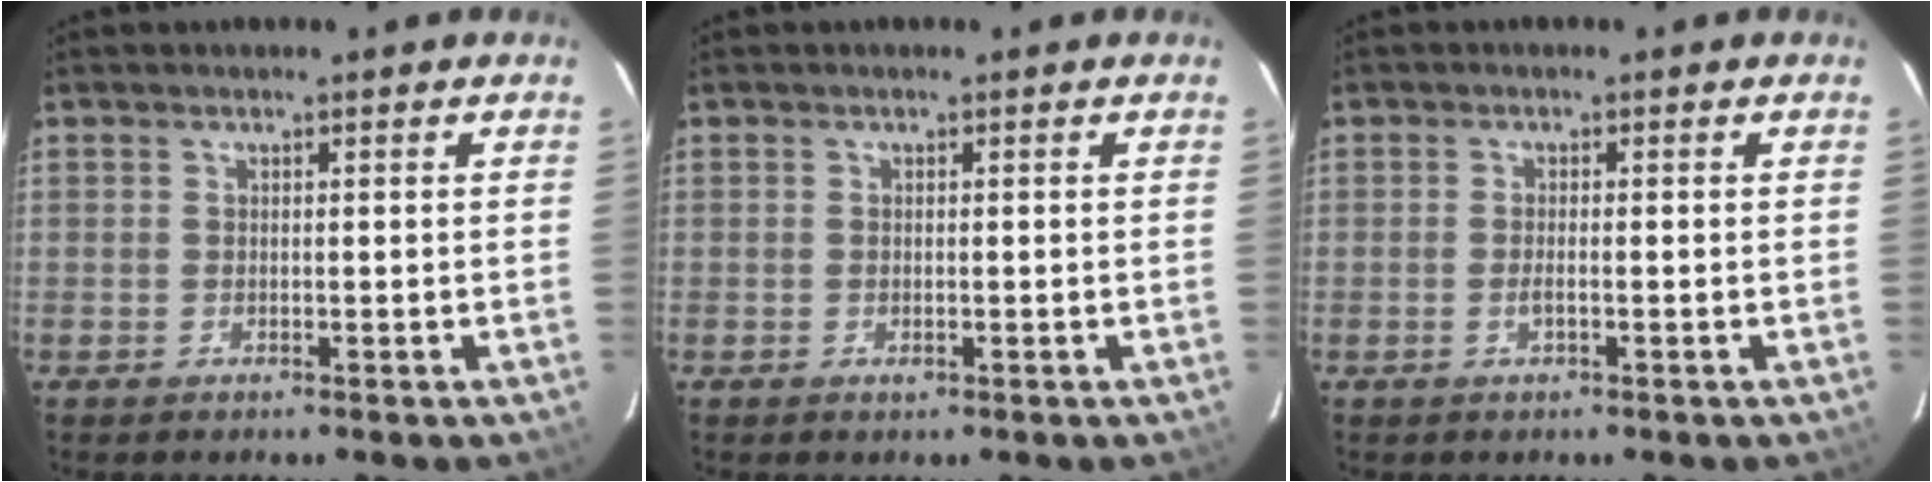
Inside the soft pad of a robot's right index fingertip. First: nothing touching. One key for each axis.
{"total": 0.8, "fx": -0.2, "fy": 0.4, "fz": 0.6, "tx": -0.012, "ty": 0.001, "tz": -0.003}
{"total": 1.4, "fx": -0.6, "fy": 0.2, "fz": 1.2, "tx": -0.026, "ty": -0.003, "tz": -0.010}